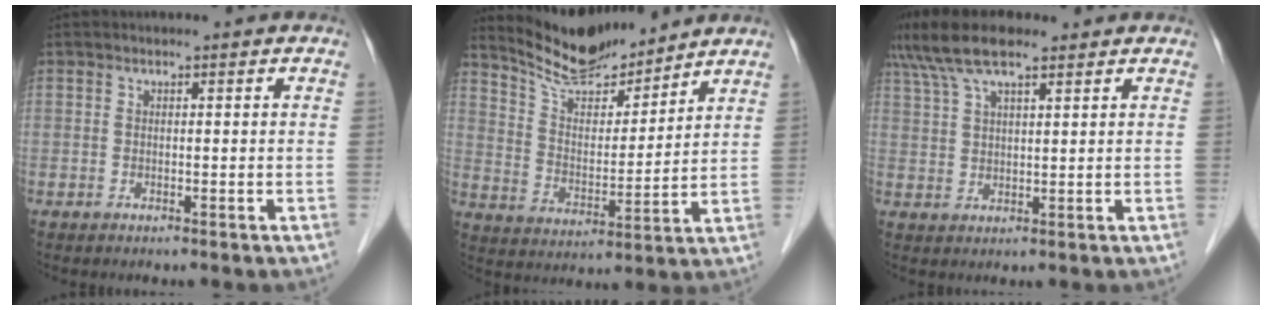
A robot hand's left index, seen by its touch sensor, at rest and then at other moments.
{"total": 10.5, "force": [10.0, 1.7, 2.7], "torque": [-0.054, 0.004, 0.188]}
{"total": 9.7, "force": [7.2, 2.3, 6.0], "torque": [-0.122, 0.035, 0.133]}